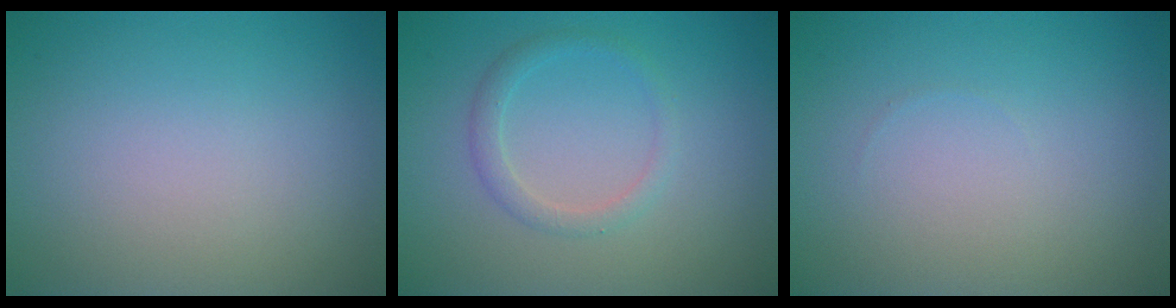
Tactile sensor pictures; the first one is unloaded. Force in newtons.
{"total": 1.7, "press": 1.7, "slide": 0.0}
{"total": 0.0}